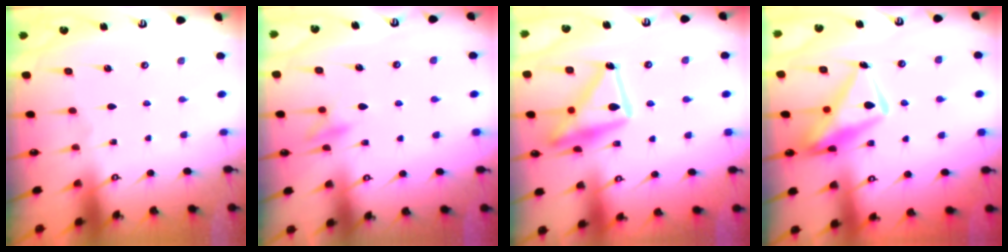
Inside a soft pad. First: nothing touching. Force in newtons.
{"total": 9.9, "press": 9.9, "slide": 0.9}
{"total": 19.2, "press": 19.1, "slide": 1.3}
{"total": 15.2, "press": 15.1, "slide": 1.4}